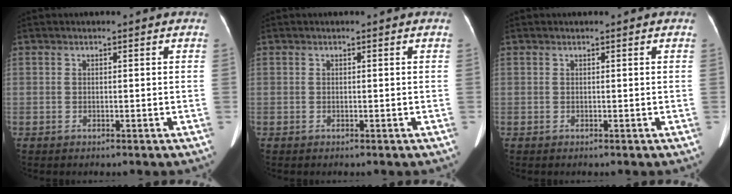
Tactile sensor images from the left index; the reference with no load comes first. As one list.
[{"total": 0.0}, {"total": 0.0}]